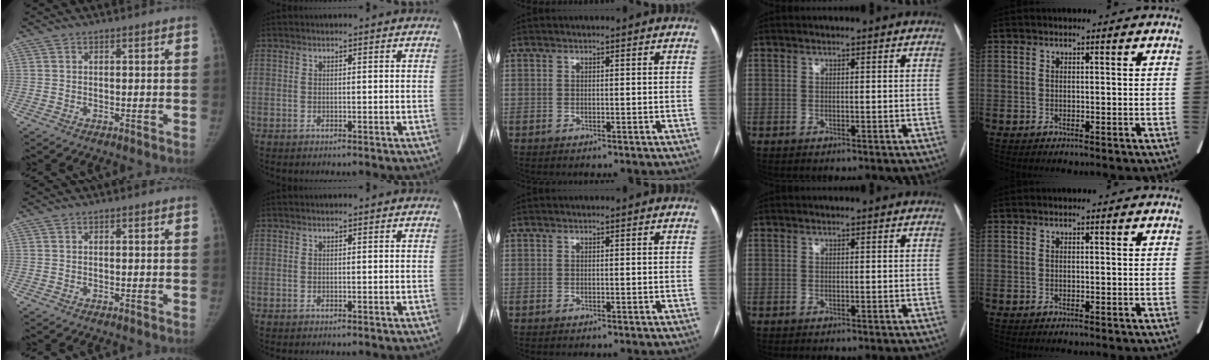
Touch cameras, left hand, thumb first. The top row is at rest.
{}